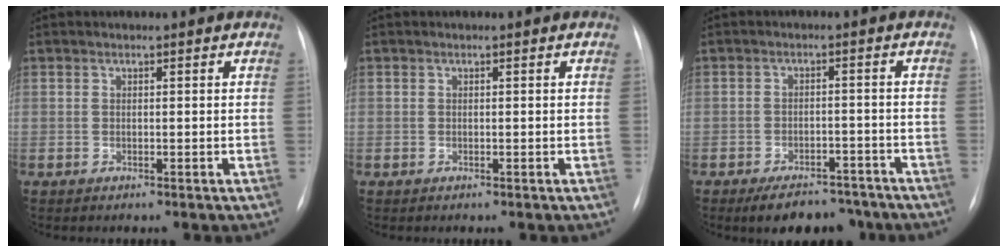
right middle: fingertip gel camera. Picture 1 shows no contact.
{"total": 0.0}
{"total": 7.9, "force": [-6.4, 3.4, 3.1], "torque": [-0.039, 0.004, -0.091]}